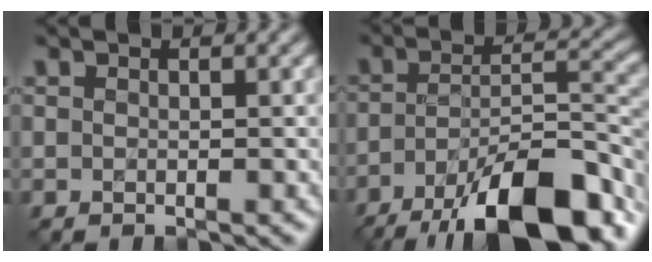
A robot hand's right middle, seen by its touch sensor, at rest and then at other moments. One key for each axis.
{"total": 13.8, "fx": -8.8, "fy": 4.5, "fz": 9.6, "tx": -0.158, "ty": 0.002, "tz": -0.151}